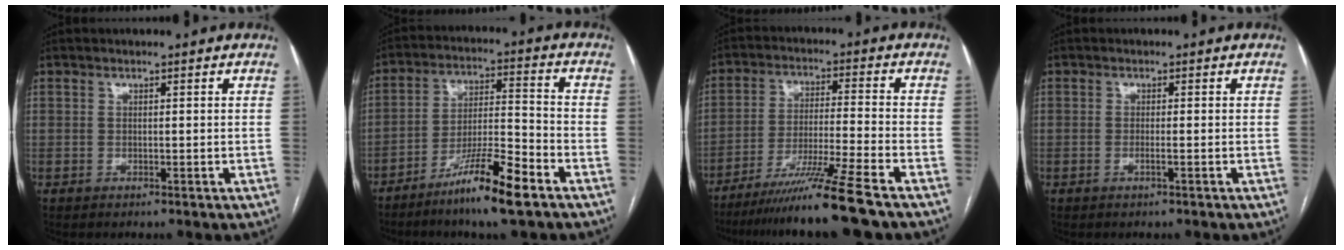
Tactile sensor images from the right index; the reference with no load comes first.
{"total": 11.5, "force": [-7.5, 0.2, 8.8], "torque": [-0.160, -0.017, -0.137]}
{"total": 12.8, "force": [-9.8, -2.7, 7.8], "torque": [-0.130, -0.035, -0.163]}
{"total": 1.0, "force": [-0.4, -0.2, 0.9], "torque": [-0.018, -0.001, -0.007]}